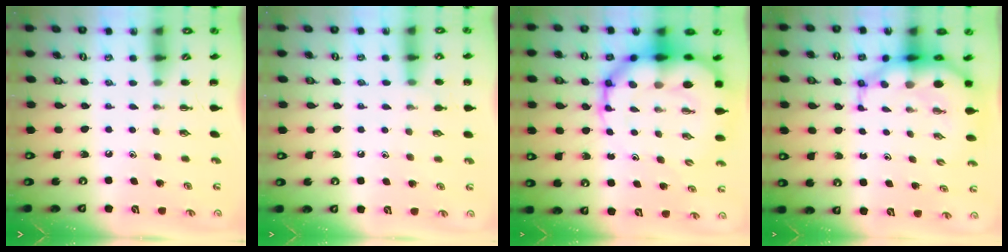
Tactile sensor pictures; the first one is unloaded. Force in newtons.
{"total": 5.5, "press": 5.2, "slide": 1.8}
{"total": 19.4, "press": 18.7, "slide": 5.1}
{"total": 8.9, "press": 8.5, "slide": 2.7}